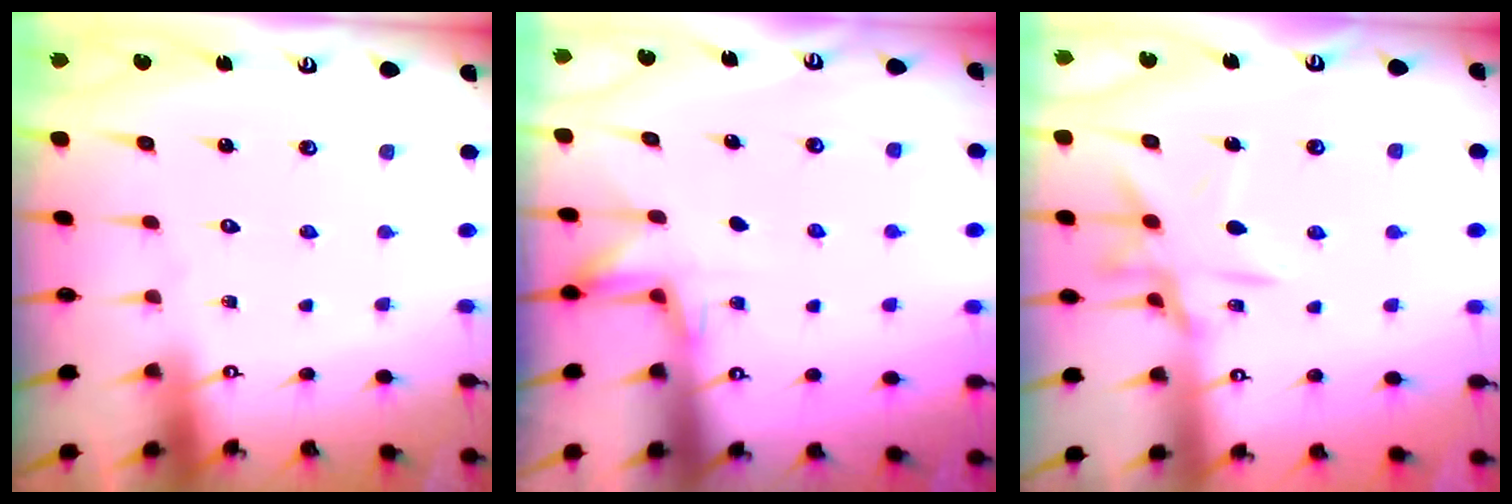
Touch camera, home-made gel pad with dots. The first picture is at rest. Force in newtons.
{"total": 4.4, "press": 4.1, "slide": 1.4}
{"total": 12.7, "press": 12.7, "slide": 0.8}